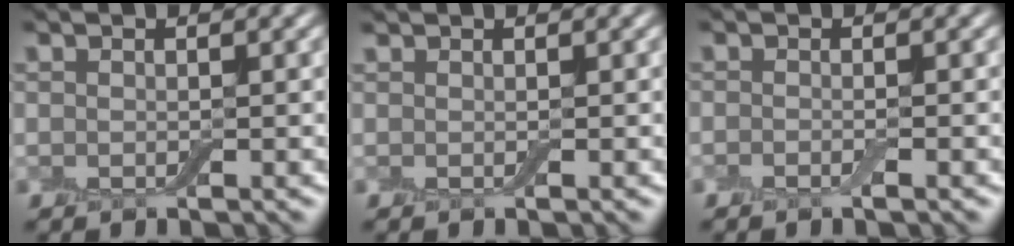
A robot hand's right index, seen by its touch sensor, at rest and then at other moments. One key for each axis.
{"total": 0.0}
{"total": 0.6, "fx": -0.5, "fy": 0.0, "fz": 0.4, "tx": -0.009, "ty": -0.002, "tz": -0.010}